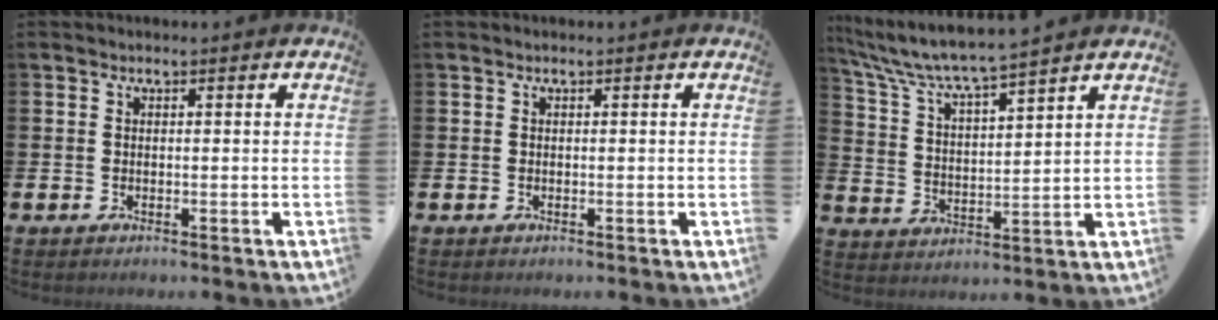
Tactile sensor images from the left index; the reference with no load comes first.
{"total": 0.0}
{"total": 6.7, "force": [6.3, 0.3, 2.3], "torque": [-0.071, -0.043, 0.105]}